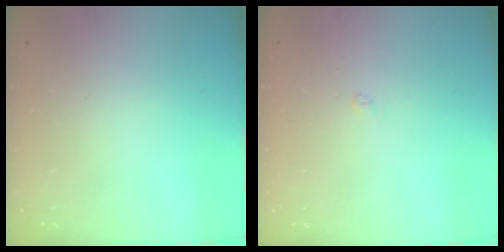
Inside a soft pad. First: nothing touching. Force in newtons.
{"total": 1.9, "press": 1.9, "slide": 0.3}